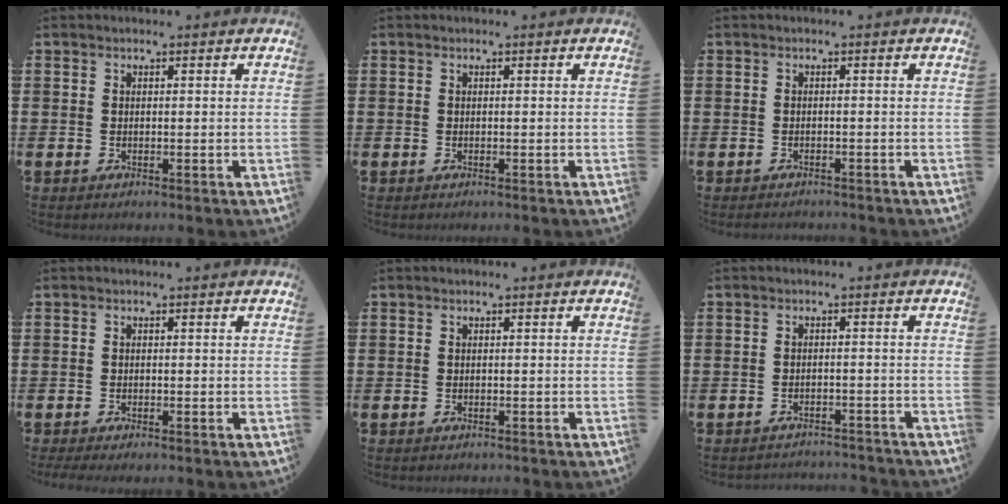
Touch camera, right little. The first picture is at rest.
{"total": 0.0}
{"total": 0.7, "force": [-0.7, 0.0, 0.0], "torque": [-0.001, -0.002, -0.015]}
{"total": 0.6, "force": [-0.5, 0.1, 0.4], "torque": [-0.008, -0.001, -0.009]}
{"total": 0.0}
{"total": 1.7, "force": [-1.7, -0.1, -0.2], "torque": [-0.002, 0.004, -0.036]}